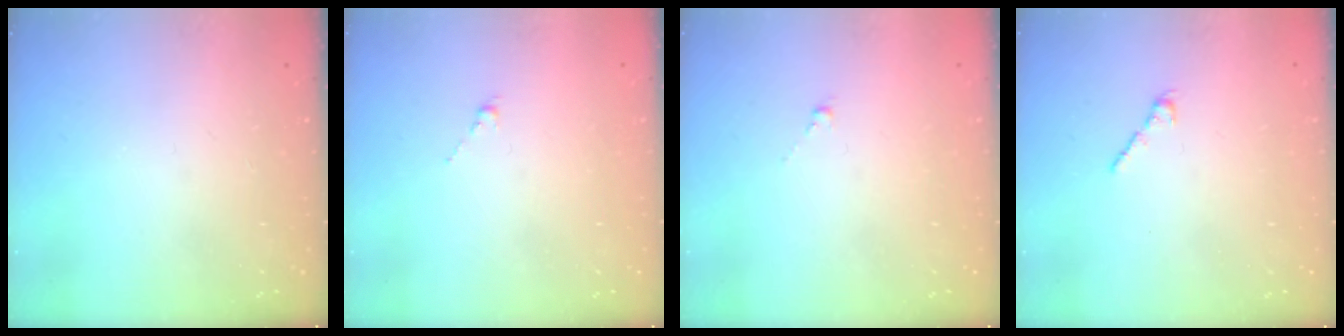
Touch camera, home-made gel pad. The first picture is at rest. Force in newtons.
{"total": 0.0}
{"total": 0.5, "press": 0.3, "slide": 0.4}
{"total": 2.5, "press": 2.4, "slide": 0.7}